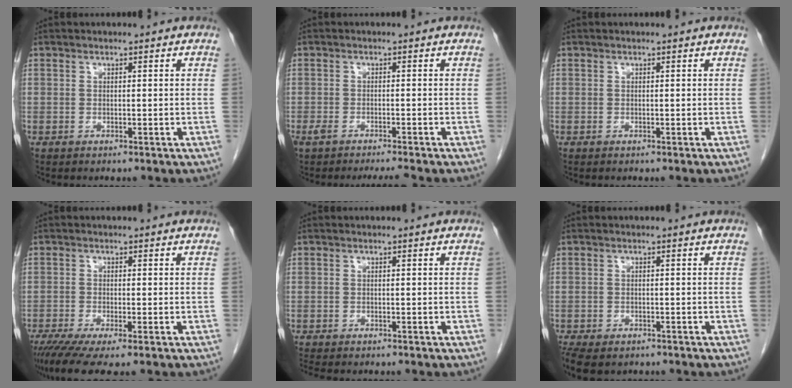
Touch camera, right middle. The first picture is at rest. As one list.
[{"total": 4.5, "force": [-3.8, 0.3, 2.4], "torque": [-0.041, -0.002, -0.060]}, {"total": 0.0}, {"total": 6.8, "force": [-4.8, 0.6, 4.7], "torque": [-0.075, -0.017, -0.082]}, {"total": 4.4, "force": [-3.8, 1.2, 1.9], "torque": [-0.027, -0.009, -0.053]}, {"total": 9.7, "force": [-6.7, 5.3, 4.6], "torque": [-0.106, -0.015, -0.092]}]